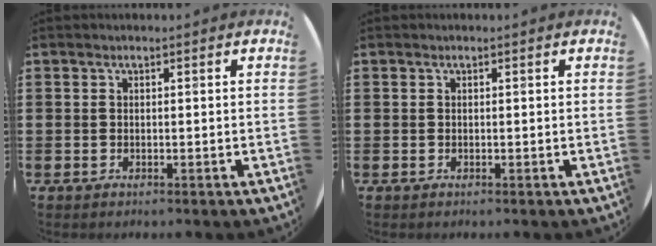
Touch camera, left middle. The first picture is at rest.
{"total": 0.0}